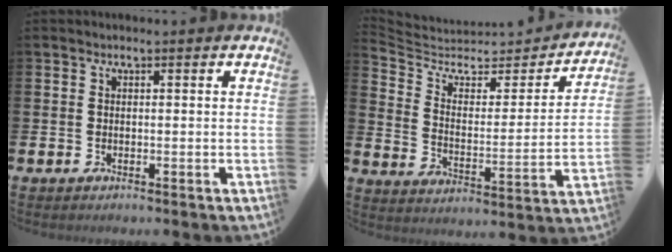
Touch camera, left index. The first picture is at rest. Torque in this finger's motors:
{"motor_torque": [-0.56, -0.55, -0.98, -0.21]}